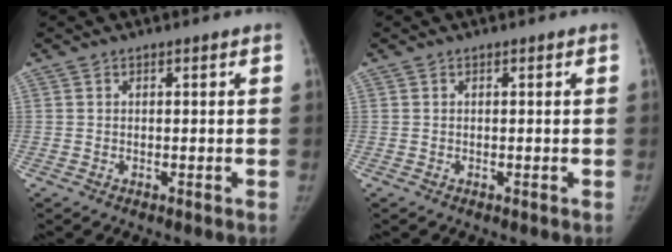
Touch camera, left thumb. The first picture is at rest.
{"total": 0.0}